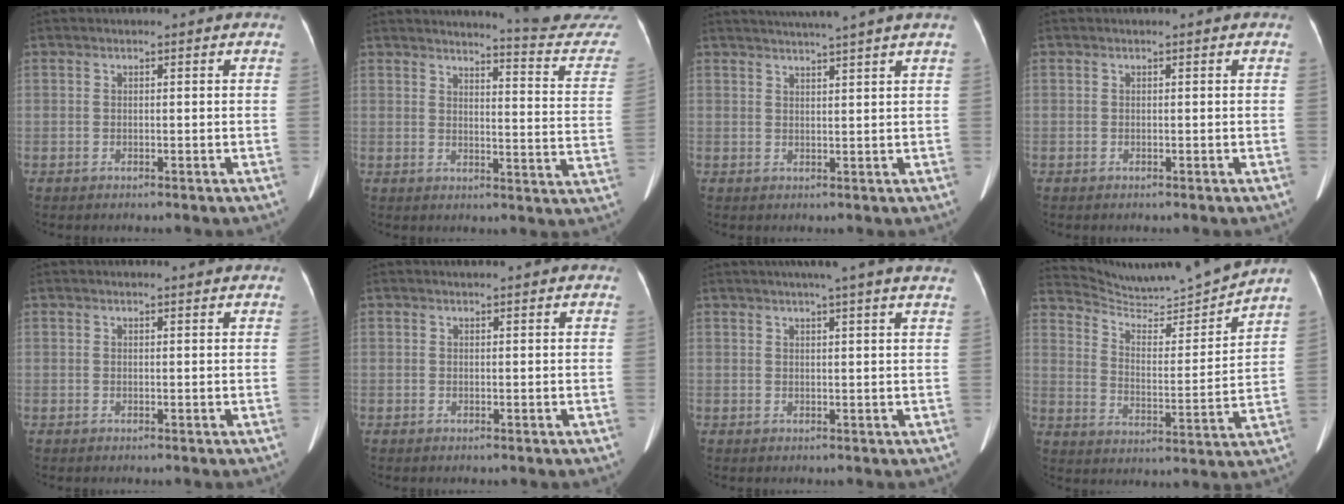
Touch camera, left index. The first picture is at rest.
{"total": 15.4, "force": [15.2, -0.7, 2.2], "torque": [-0.020, -0.123, 0.154]}
{"total": 5.4, "force": [4.9, -1.2, 2.1], "torque": [-0.029, 0.012, 0.066]}
{"total": 0.0}
{"total": 1.9, "force": [1.8, 0.0, 0.5], "torque": [-0.010, 0.005, 0.020]}
{"total": 2.1, "force": [1.9, 0.3, 0.8], "torque": [-0.014, 0.022, 0.022]}
{"total": 10.1, "force": [8.5, -0.1, 5.3], "torque": [-0.071, 0.023, 0.088]}
{"total": 13.9, "force": [13.6, -1.8, 2.3], "torque": [-0.049, -0.035, 0.213]}